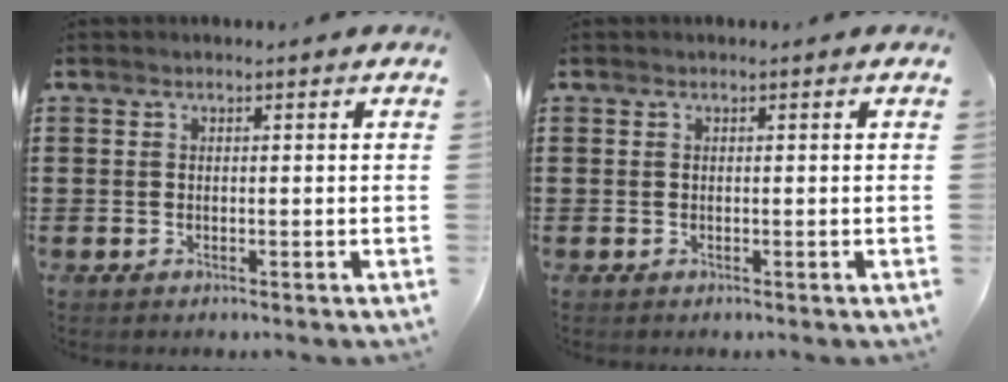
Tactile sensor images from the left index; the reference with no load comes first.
{"total": 0.0}